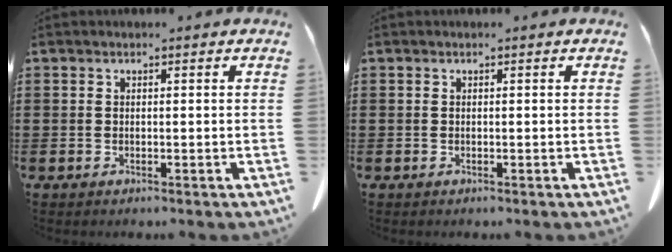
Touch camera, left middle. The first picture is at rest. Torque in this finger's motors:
{"motor_torque": [0.00, 0.00, 0.00, 0.00]}